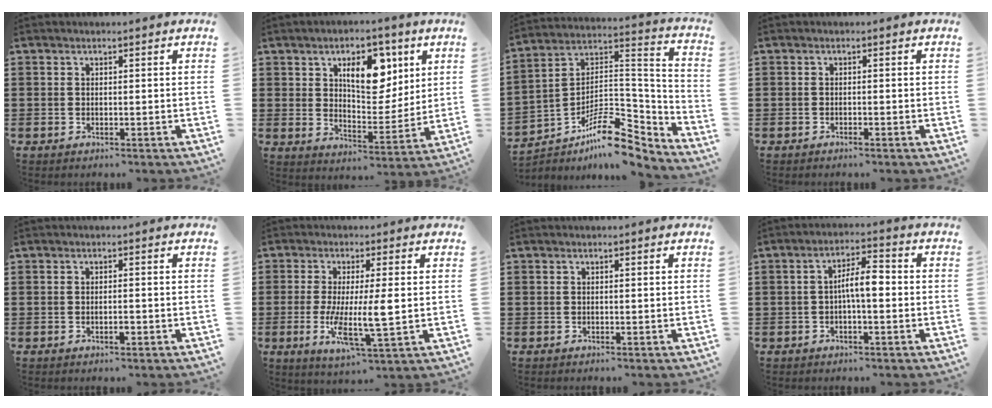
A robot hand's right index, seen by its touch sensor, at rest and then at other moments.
{"total": 9.5, "force": [4.4, 5.2, 6.7], "torque": [-0.102, -0.006, 0.069]}
{"total": 11.7, "force": [-7.9, 5.1, 6.9], "torque": [-0.114, 0.017, -0.145]}
{"total": 0.7, "force": [-0.6, -0.1, 0.2], "torque": [-0.006, -0.003, -0.012]}
{"total": 1.3, "force": [-0.6, 0.3, 1.1], "torque": [-0.023, -0.002, -0.010]}
{"total": 7.8, "force": [-0.8, 1.4, 7.7], "torque": [-0.146, -0.020, -0.020]}
{"total": 0.0}
{"total": 5.0, "force": [-0.4, 1.3, 4.8], "torque": [-0.096, 0.008, -0.012]}